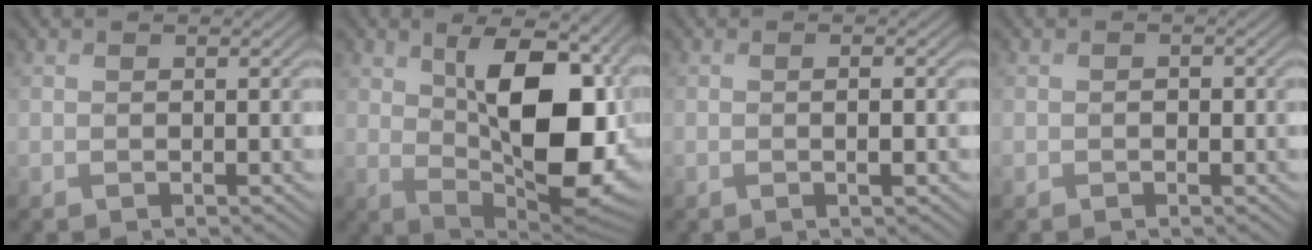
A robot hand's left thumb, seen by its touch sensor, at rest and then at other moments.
{"total": 16.4, "force": [2.5, 8.1, 14.0], "torque": [-0.200, -0.006, 0.041]}
{"total": 1.6, "force": [-0.3, 0.2, 1.6], "torque": [-0.033, 0.001, -0.007]}
{"total": 0.8, "force": [-0.2, 0.6, 0.5], "torque": [-0.006, -0.002, -0.005]}